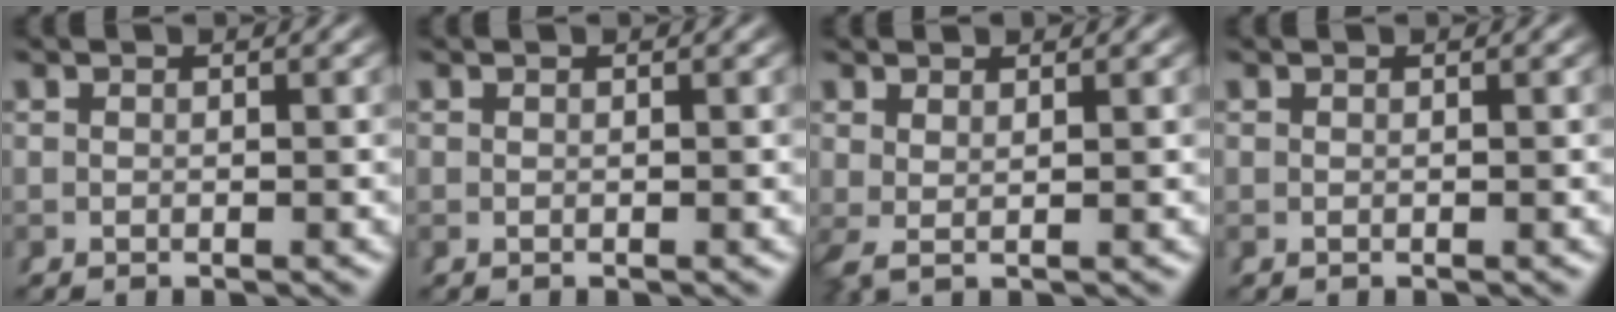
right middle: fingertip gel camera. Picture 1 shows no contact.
{"total": 0.0}
{"total": 1.2, "force": [0.7, -0.5, 0.8], "torque": [-0.014, -0.004, 0.021]}
{"total": 0.0}